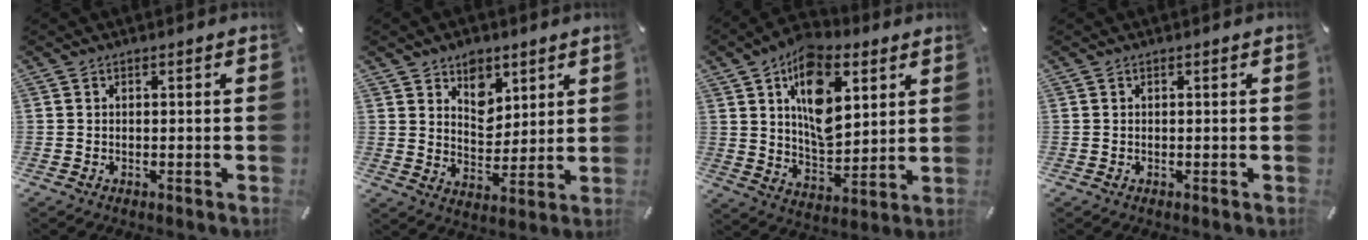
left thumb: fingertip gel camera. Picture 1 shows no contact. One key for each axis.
{"total": 8.1, "fx": 5.0, "fy": 6.1, "fz": 2.1, "tx": -0.020, "ty": -0.030, "tz": 0.090}
{"total": 15.8, "fx": 6.7, "fy": 9.6, "fz": 10.6, "tx": -0.176, "ty": -0.018, "tz": 0.121}
{"total": 0.0}